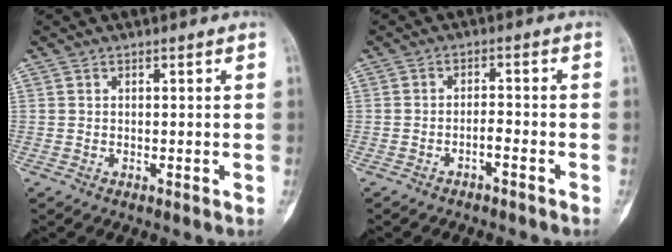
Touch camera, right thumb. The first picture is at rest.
{"total": 2.2, "force": [-1.6, 0.4, 1.5], "torque": [-0.028, 0.025, -0.026]}